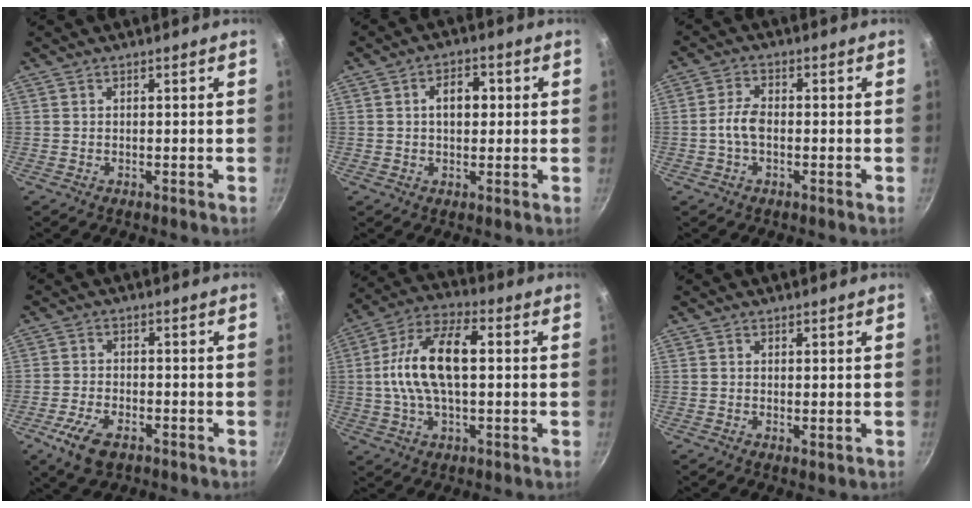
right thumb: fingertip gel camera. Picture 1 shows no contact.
{"total": 5.6, "force": [0.8, 3.7, 4.1], "torque": [-0.041, 0.013, 0.009]}
{"total": 4.4, "force": [-0.8, 2.4, 3.5], "torque": [-0.069, 0.018, -0.022]}
{"total": 7.4, "force": [-3.9, 3.8, 5.1], "torque": [-0.103, 0.011, -0.073]}
{"total": 15.4, "force": [1.2, 7.5, 13.3], "torque": [-0.241, 0.028, 0.007]}
{"total": 0.8, "force": [0.2, 0.4, 0.7], "torque": [-0.012, -0.004, 0.001]}